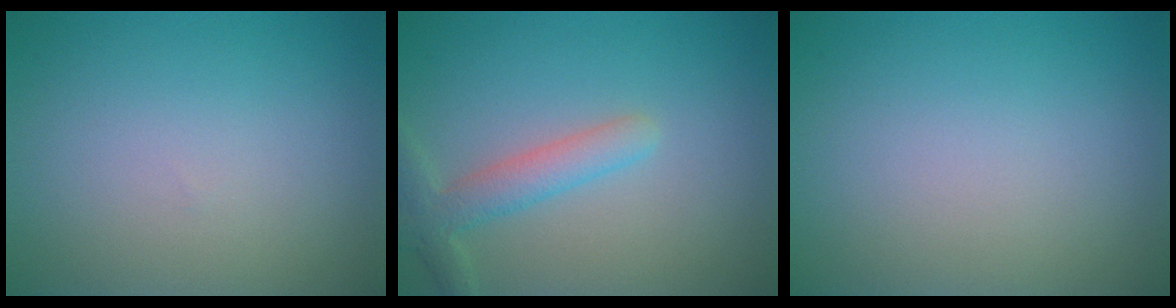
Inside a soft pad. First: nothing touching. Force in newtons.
{"total": 3.0, "press": 3.0, "slide": 0.2}
{"total": 0.0}